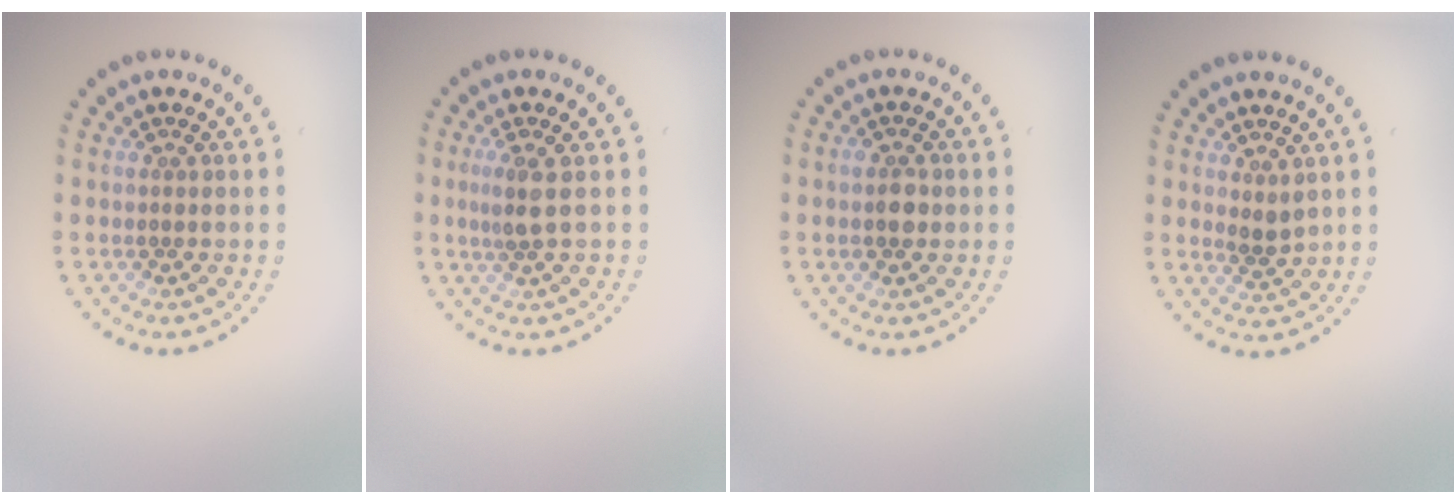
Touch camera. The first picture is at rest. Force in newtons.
{"total": 2.1, "press": 1.7, "slide": 1.3}
{"total": 2.3, "press": 2.3, "slide": 0.0}
{"total": 1.3, "press": 1.0, "slide": 0.8}